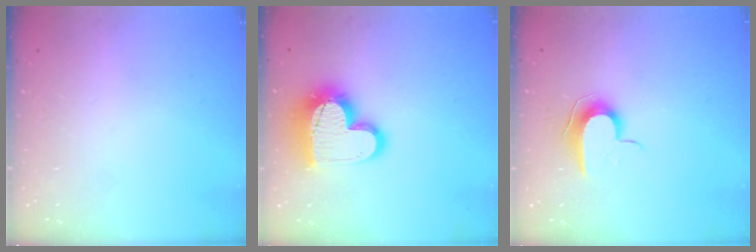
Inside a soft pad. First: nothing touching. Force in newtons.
{"total": 17.8, "press": 17.7, "slide": 1.6}
{"total": 8.9, "press": 8.9, "slide": 0.8}